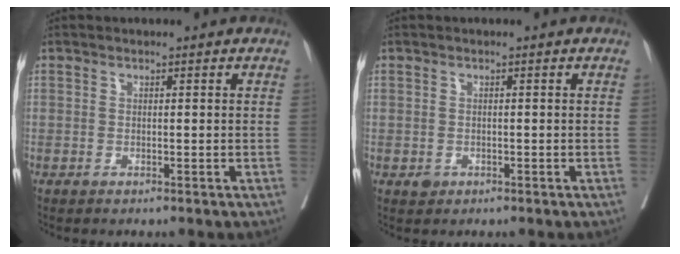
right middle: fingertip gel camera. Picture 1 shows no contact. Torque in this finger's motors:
{"motor_torque": [0.20, -0.23, 0.00, 0.00]}